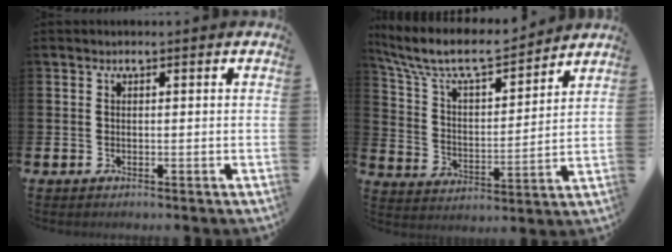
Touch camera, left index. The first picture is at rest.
{"total": 9.1, "force": [8.2, 2.3, 3.2], "torque": [-0.107, -0.053, 0.142]}